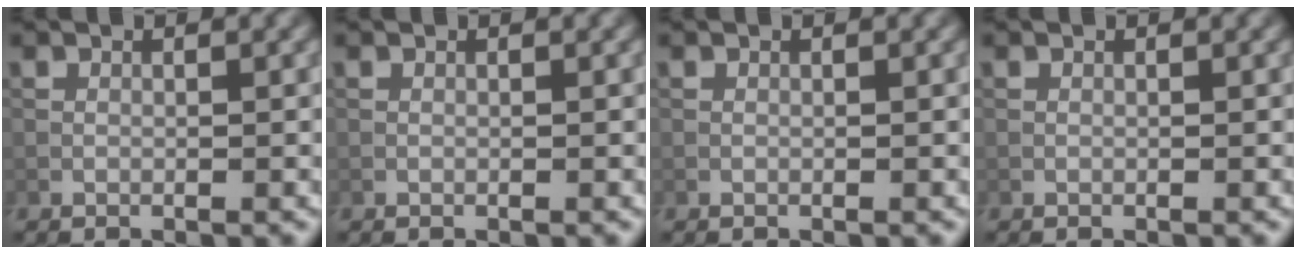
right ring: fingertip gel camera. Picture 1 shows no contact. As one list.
[{"total": 0.0}, {"total": 0.0}, {"total": 0.0}]